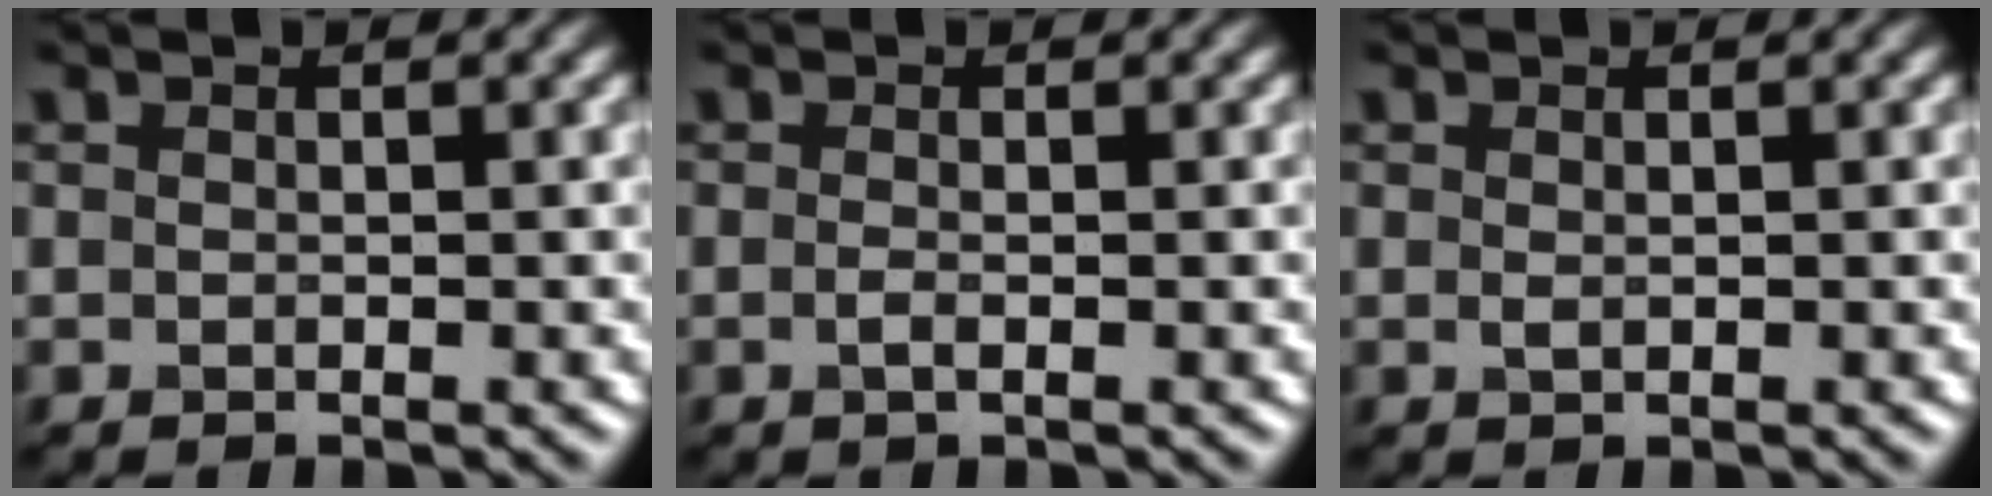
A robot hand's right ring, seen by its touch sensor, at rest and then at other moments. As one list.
[{"total": 0.8, "force": [-0.3, 0.1, 0.7], "torque": [-0.021, -0.002, -0.006]}, {"total": 0.5, "force": [0.0, 0.3, 0.5], "torque": [-0.013, 0.000, 0.003]}]